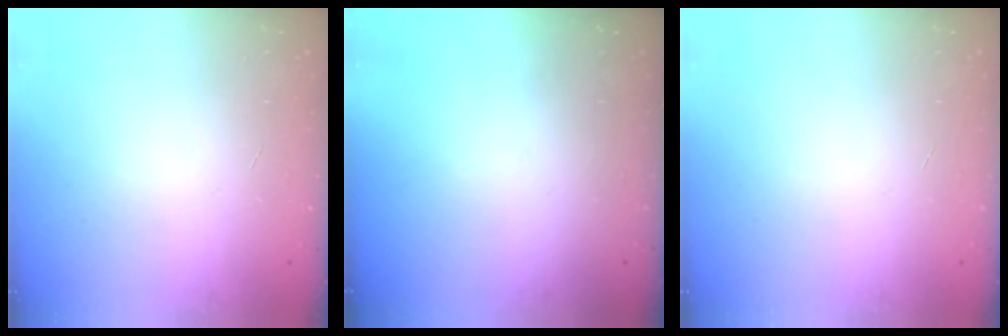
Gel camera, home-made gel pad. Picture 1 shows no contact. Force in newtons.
{"total": 0.0}
{"total": 0.0}